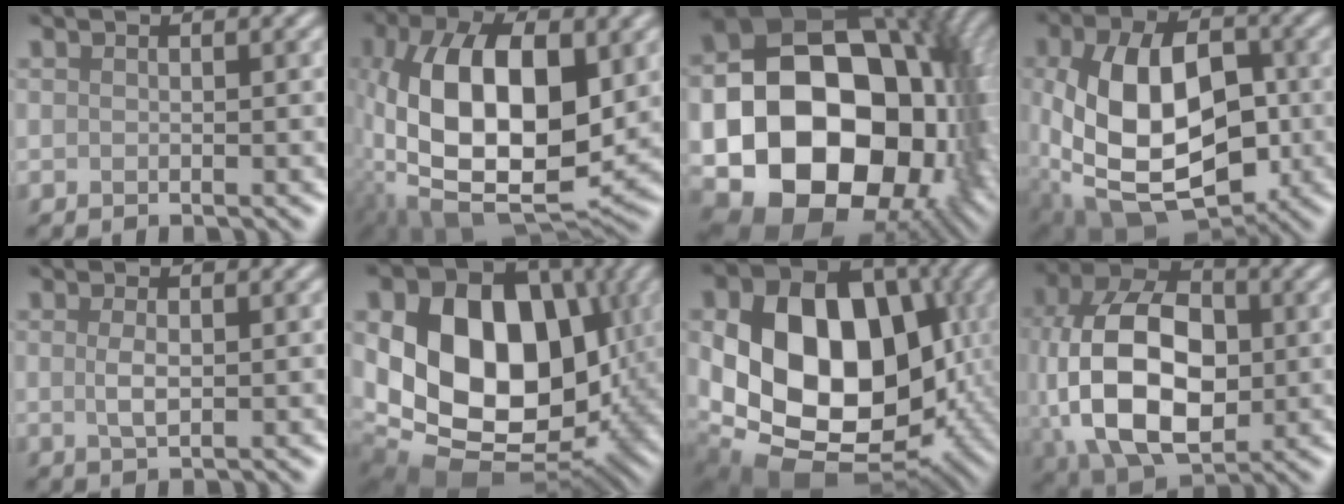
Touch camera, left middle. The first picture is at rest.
{"total": 13.4, "force": [0.7, 6.8, 11.5], "torque": [-0.211, 0.000, 0.011]}
{"total": 22.3, "force": [-3.4, 17.0, 14.0], "torque": [-0.265, -0.042, -0.046]}
{"total": 14.3, "force": [-1.3, 9.2, 10.8], "torque": [-0.218, -0.025, -0.009]}
{"total": 1.7, "force": [0.1, 0.7, 1.6], "torque": [-0.035, -0.001, 0.003]}
{"total": 17.6, "force": [1.1, 12.8, 12.0], "torque": [-0.199, -0.019, 0.026]}
{"total": 16.6, "force": [-0.4, 12.0, 11.4], "torque": [-0.194, -0.020, -0.012]}
{"total": 14.3, "force": [-0.4, 9.4, 10.7], "torque": [-0.219, -0.006, -0.002]}